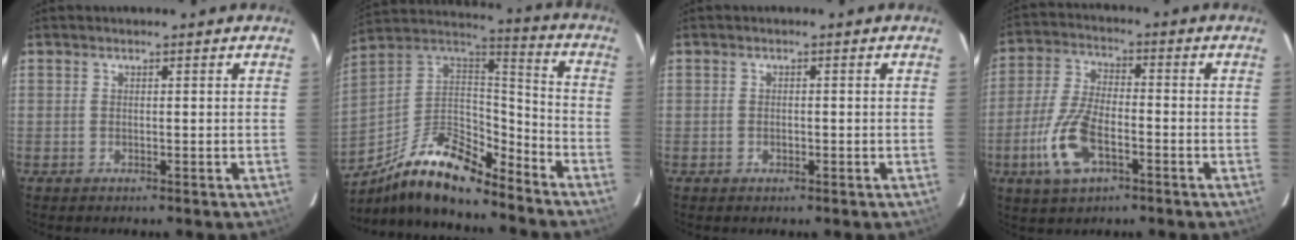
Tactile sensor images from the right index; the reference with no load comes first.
{"total": 18.5, "force": [-13.4, 6.0, 11.3], "torque": [-0.221, 0.000, -0.246]}
{"total": 0.8, "force": [-0.3, 0.6, 0.3], "torque": [-0.002, -0.001, -0.004]}
{"total": 11.5, "force": [-4.7, 5.1, 9.1], "torque": [-0.203, -0.003, -0.086]}